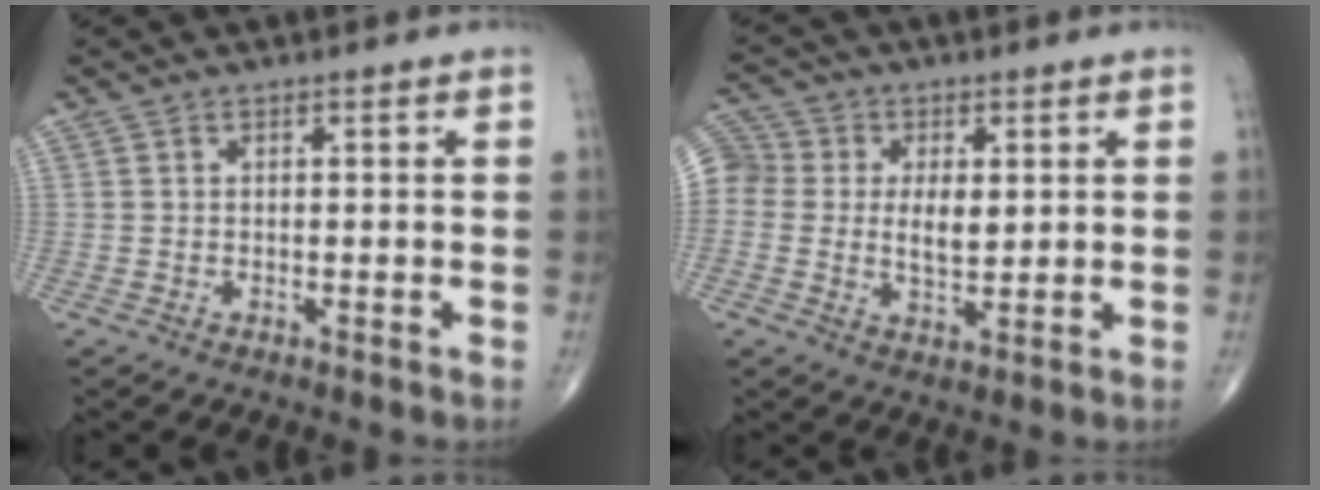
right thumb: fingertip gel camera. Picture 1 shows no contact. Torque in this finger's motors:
{"motor_torque": [0.51, 2.19, 1.03, -0.07, 0.18]}